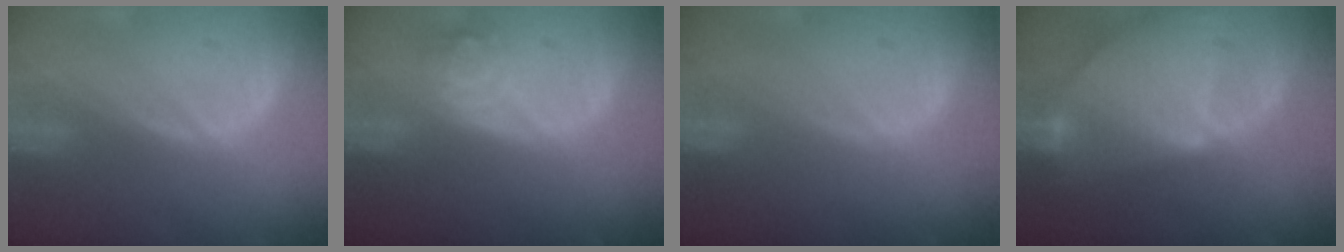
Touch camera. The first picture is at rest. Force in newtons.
{"total": 4.4, "press": 4.1, "slide": 1.6}
{"total": 0.0}
{"total": 9.5, "press": 8.2, "slide": 4.8}